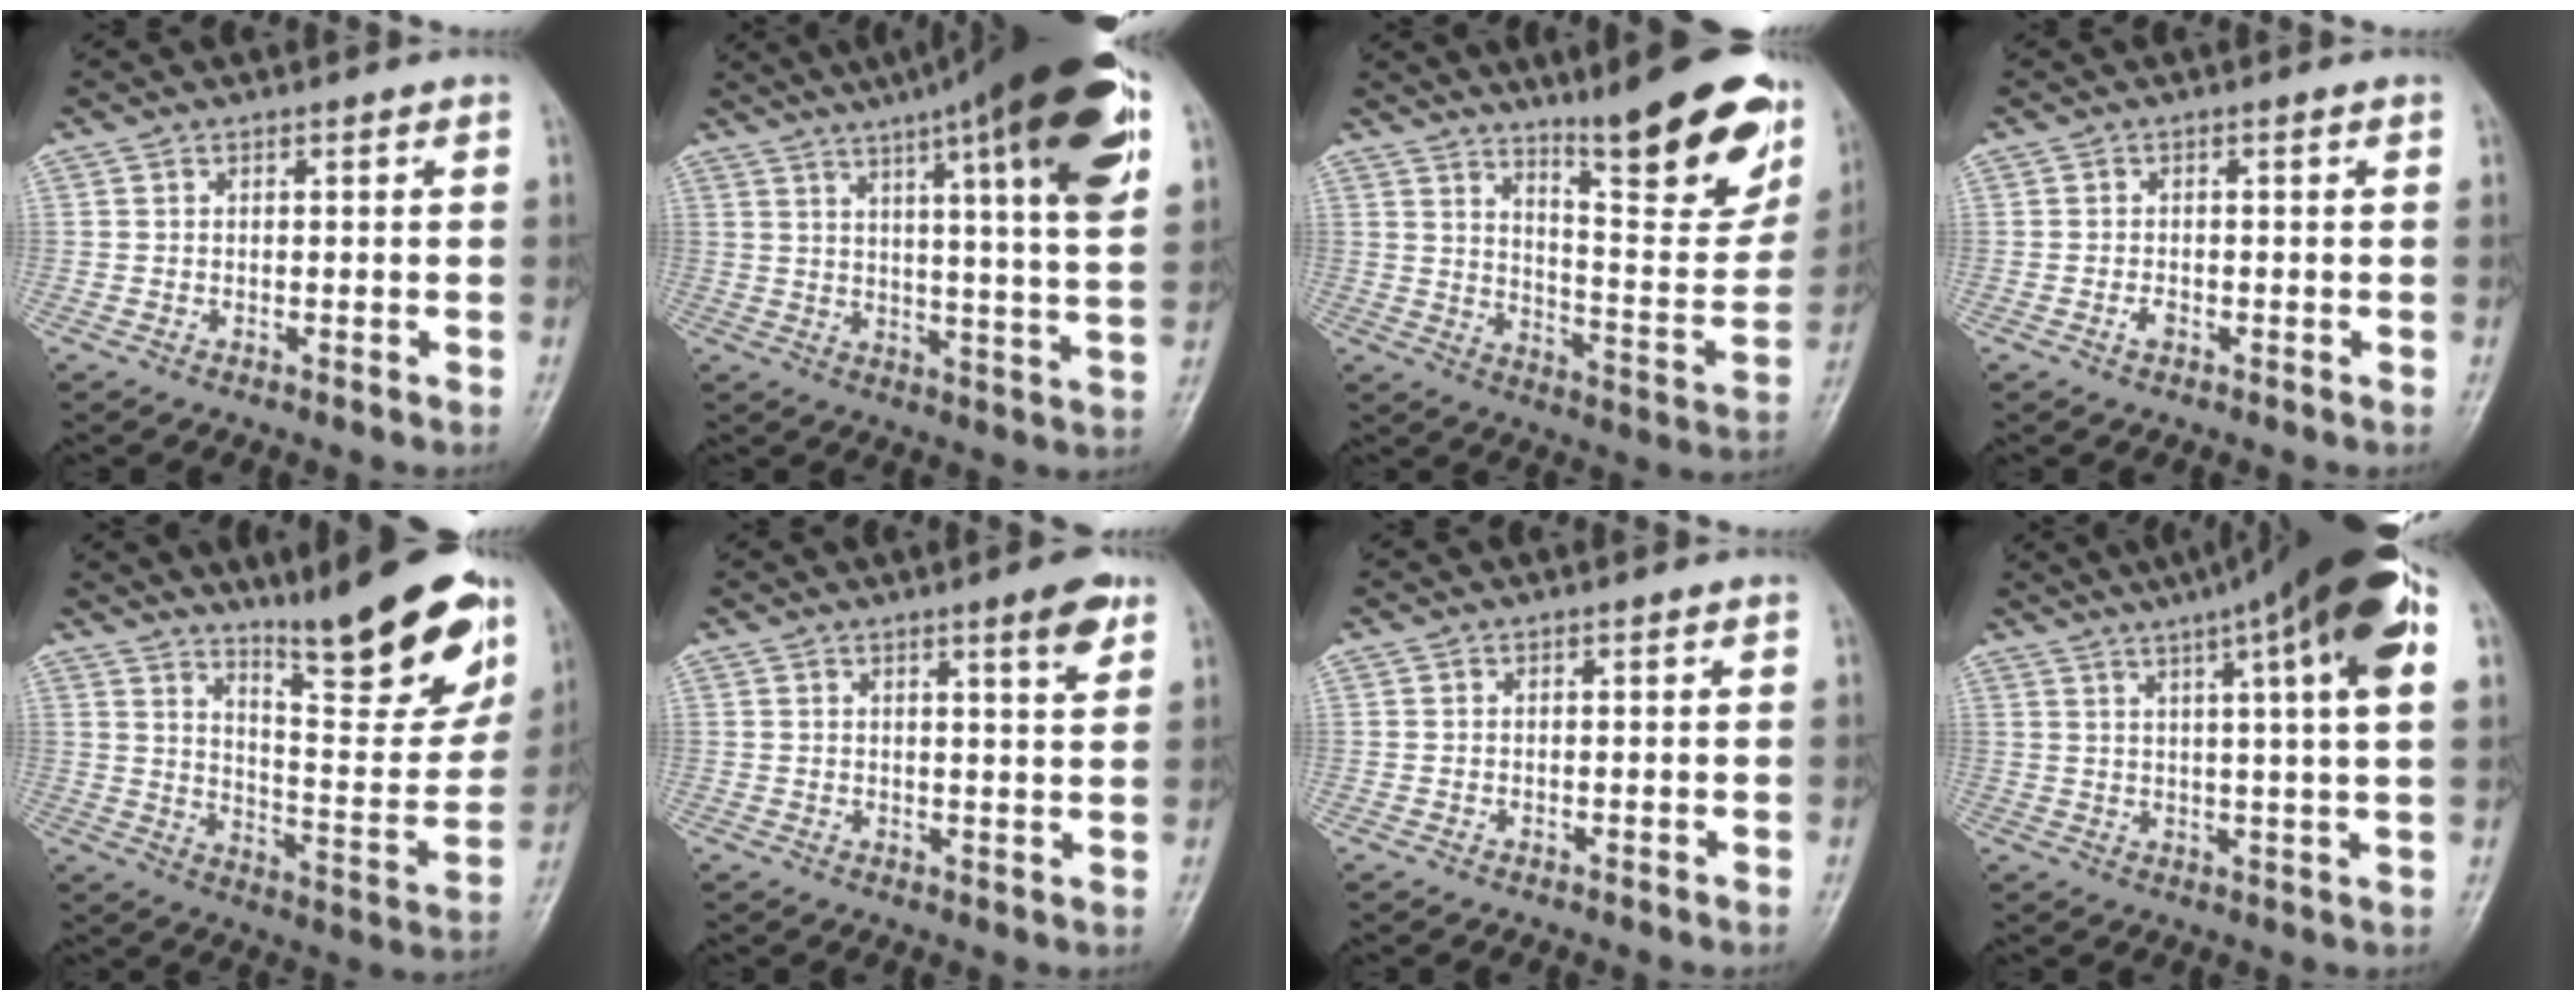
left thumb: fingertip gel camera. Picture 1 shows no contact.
{"total": 25.3, "force": [13.5, 3.8, 21.1], "torque": [-0.303, -0.021, 0.182]}
{"total": 21.3, "force": [14.0, 4.6, 15.3], "torque": [-0.170, -0.080, 0.213]}
{"total": 1.3, "force": [-0.6, 0.7, 0.9], "torque": [-0.017, 0.003, -0.013]}
{"total": 22.9, "force": [15.7, 4.9, 16.0], "torque": [-0.193, -0.090, 0.237]}
{"total": 11.1, "force": [6.4, 1.7, 8.9], "torque": [-0.112, -0.032, 0.087]}
{"total": 0.0}
{"total": 19.7, "force": [9.6, 2.3, 17.1], "torque": [-0.256, 0.008, 0.125]}